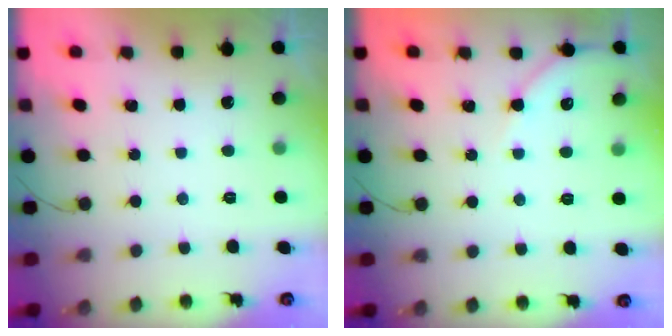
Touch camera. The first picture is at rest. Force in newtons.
{"total": 5.1, "press": 5.1, "slide": 0.7}